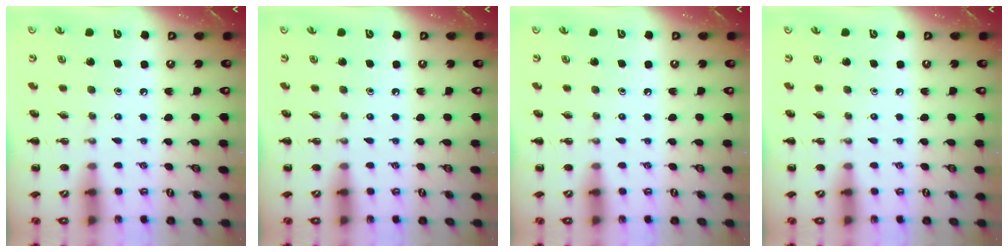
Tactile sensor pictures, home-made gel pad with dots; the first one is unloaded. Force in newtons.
{"total": 0.0}
{"total": 0.0}
{"total": 0.0}